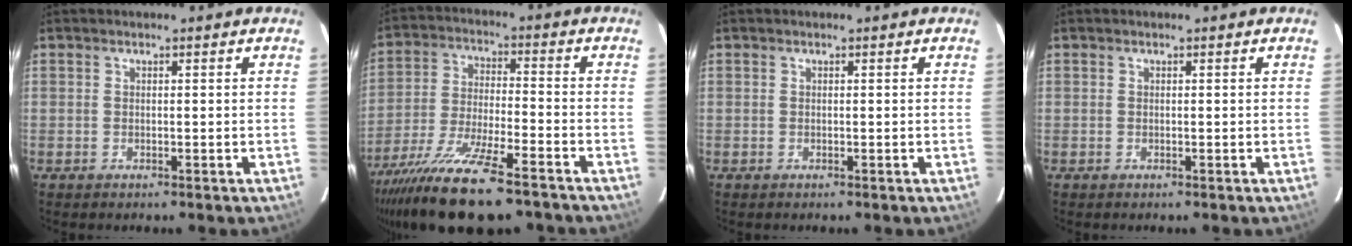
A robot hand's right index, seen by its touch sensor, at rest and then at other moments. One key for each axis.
{"total": 20.4, "fx": -16.1, "fy": 3.9, "fz": 11.9, "tx": -0.240, "ty": -0.057, "tz": -0.277}
{"total": 0.0}
{"total": 0.0}